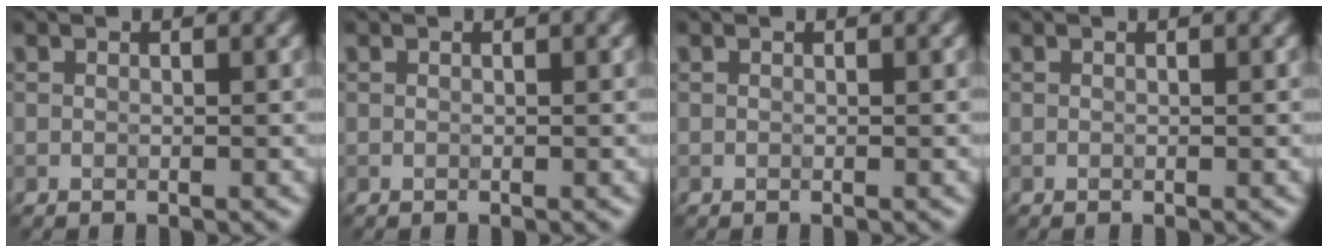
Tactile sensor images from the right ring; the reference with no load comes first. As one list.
[{"total": 0.0}, {"total": 0.0}, {"total": 0.0}]